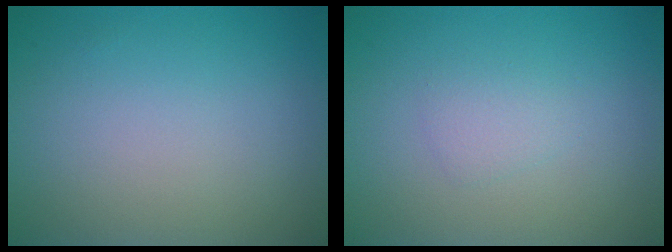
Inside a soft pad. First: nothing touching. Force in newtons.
{"total": 1.2, "press": 1.2, "slide": 0.0}